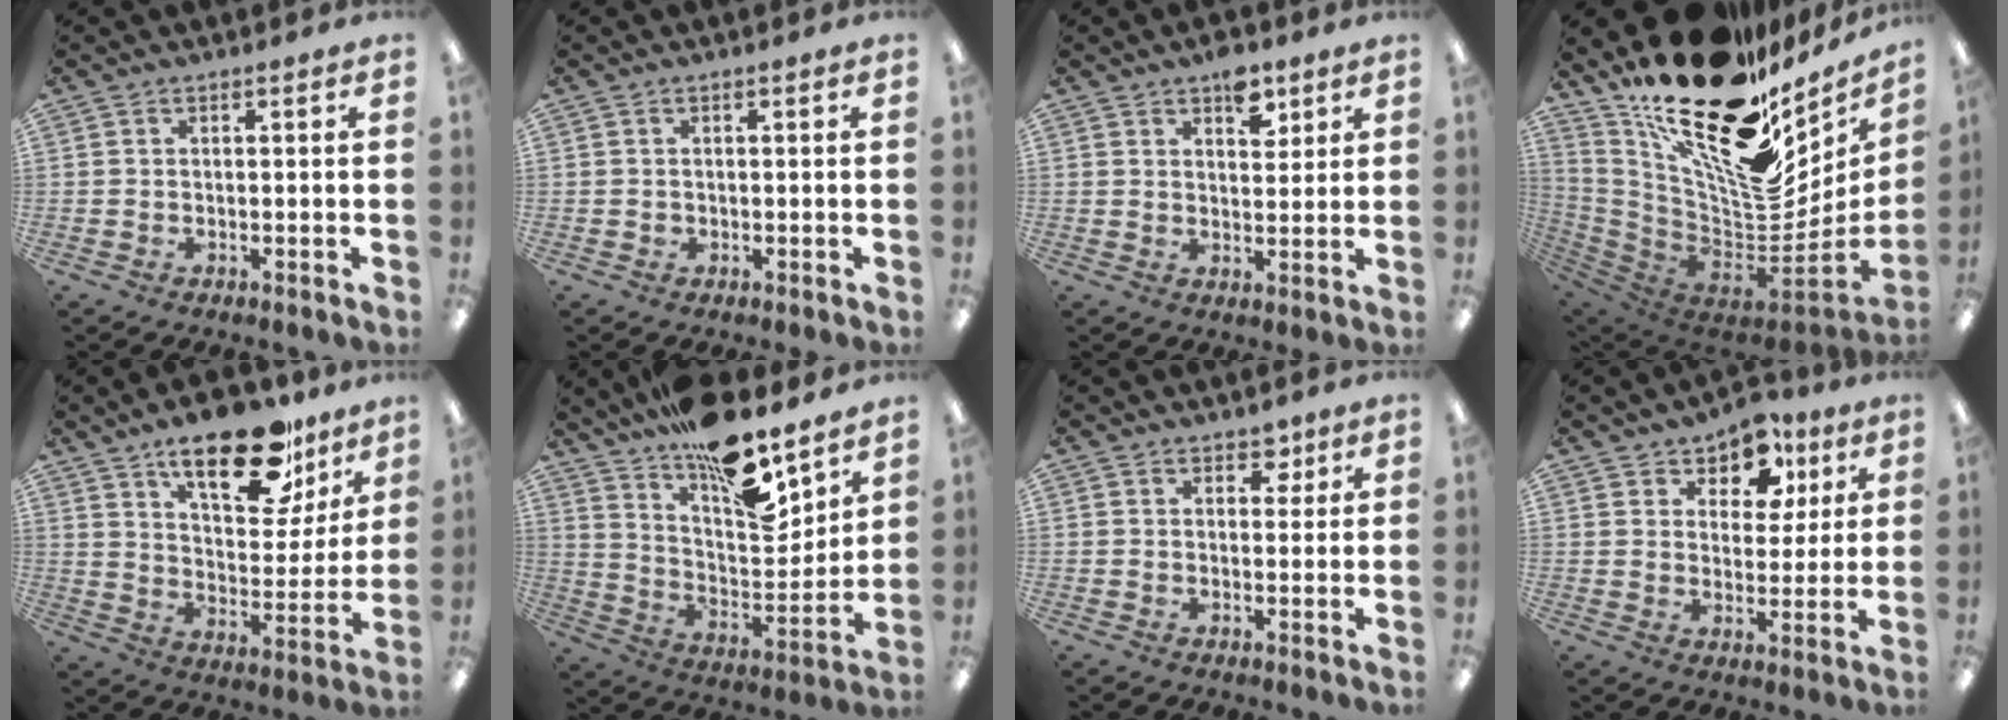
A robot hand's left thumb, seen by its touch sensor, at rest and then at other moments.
{"total": 0.6, "force": [0.2, 0.5, 0.1], "torque": [-0.003, 0.005, 0.002]}
{"total": 6.9, "force": [4.2, 3.8, 4.0], "torque": [-0.032, -0.022, 0.067]}
{"total": 26.6, "force": [15.8, 11.7, 18.0], "torque": [-0.312, -0.120, 0.286]}
{"total": 22.5, "force": [15.2, 9.5, 13.7], "torque": [-0.196, -0.085, 0.251]}
{"total": 17.2, "force": [13.4, 5.3, 9.5], "torque": [-0.151, -0.105, 0.230]}
{"total": 3.8, "force": [2.5, 2.4, 1.6], "torque": [-0.005, -0.010, 0.040]}
{"total": 9.7, "force": [6.6, 6.0, 3.7], "torque": [-0.058, -0.032, 0.119]}